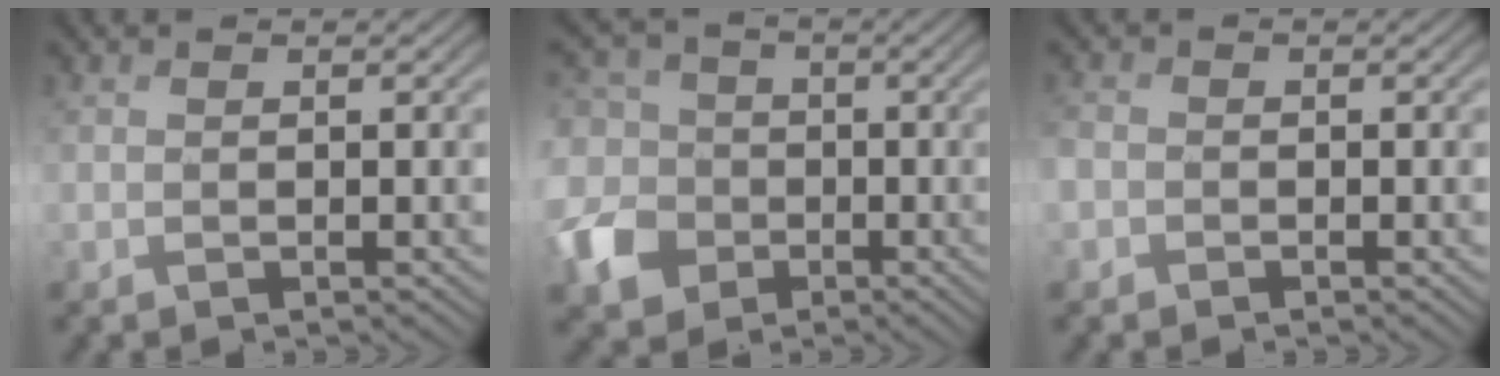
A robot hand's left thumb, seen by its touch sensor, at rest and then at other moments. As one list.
[{"total": 10.1, "force": [-2.9, 8.4, 4.7], "torque": [-0.150, -0.013, -0.070]}, {"total": 1.8, "force": [-0.8, 1.5, 0.6], "torque": [-0.016, -0.002, -0.026]}]